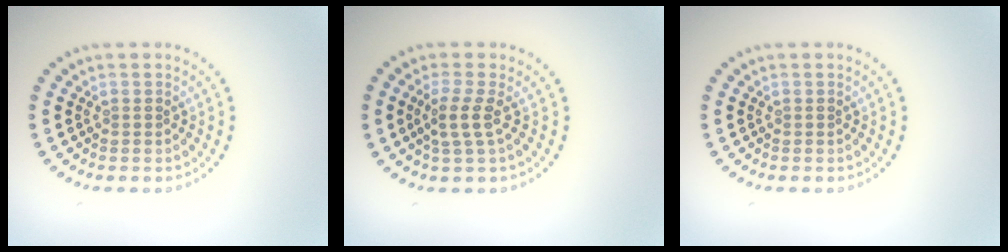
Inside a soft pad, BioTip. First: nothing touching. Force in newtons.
{"total": 2.2, "press": 1.7, "slide": 1.4}
{"total": 0.0}